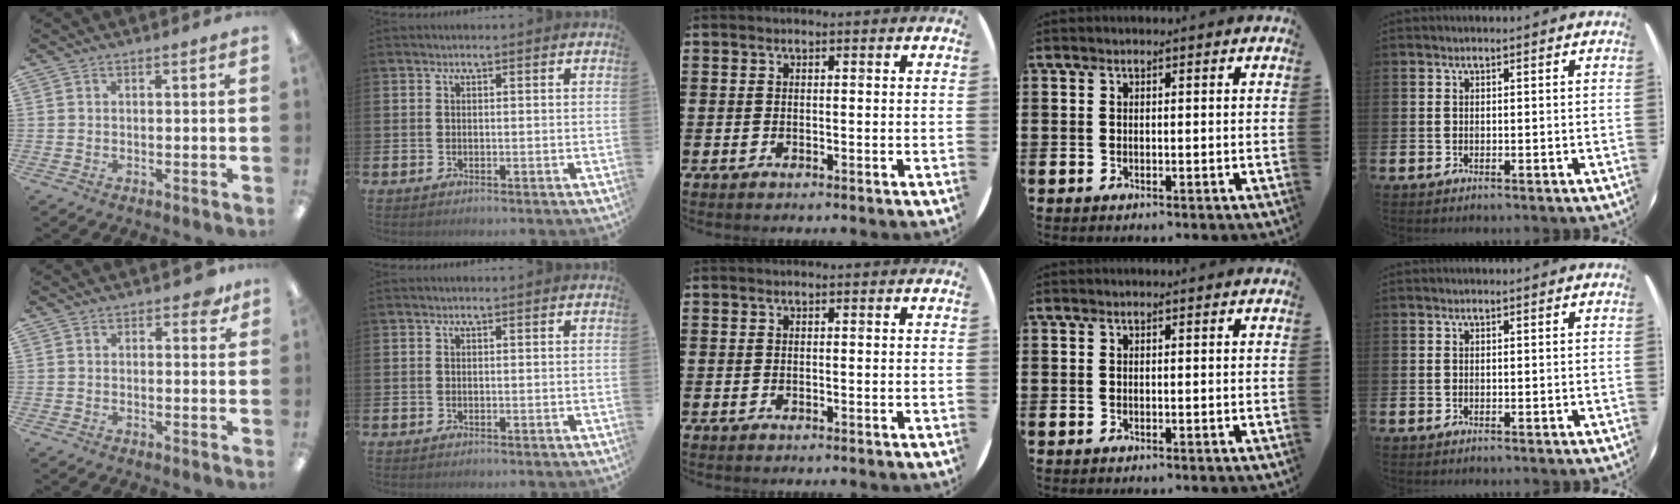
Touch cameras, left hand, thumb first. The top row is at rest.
{"thumb": {"total": 3.1, "force": [2.0, 1.7, 1.7], "torque": [-0.013, -0.003, 0.030]}}